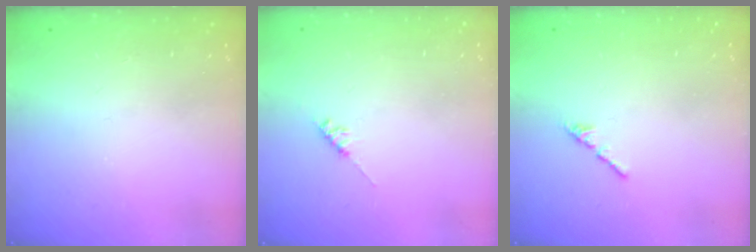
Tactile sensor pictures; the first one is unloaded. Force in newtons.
{"total": 4.9, "press": 4.8, "slide": 0.8}
{"total": 0.8, "press": 0.7, "slide": 0.5}